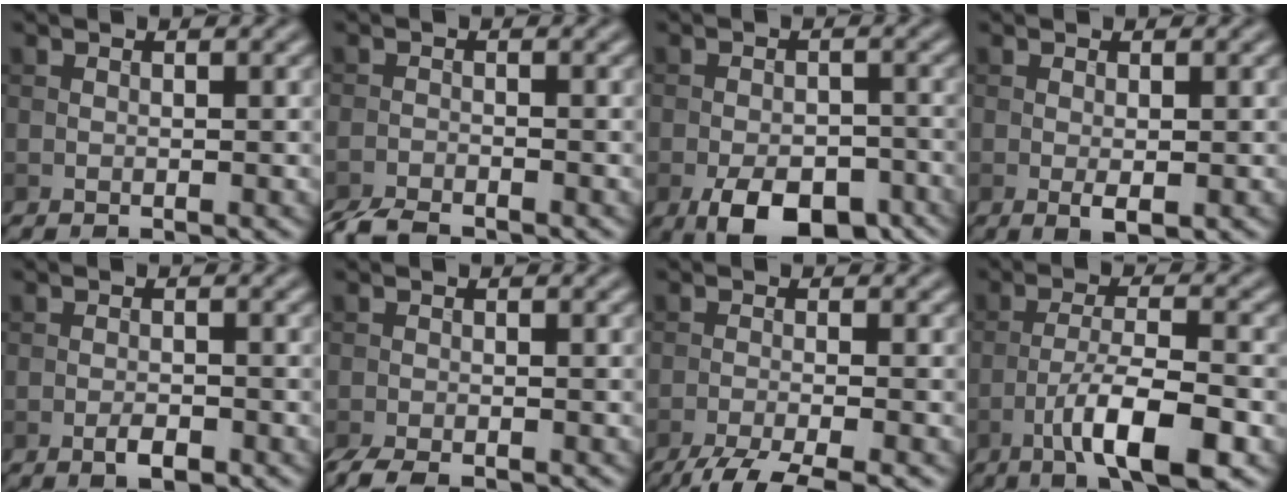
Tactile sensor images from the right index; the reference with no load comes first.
{"total": 3.4, "force": [-3.1, 0.6, 1.2], "torque": [-0.026, -0.010, -0.066]}
{"total": 7.6, "force": [-4.2, 3.8, 5.0], "torque": [-0.076, -0.012, -0.062]}
{"total": 1.5, "force": [-0.2, 0.4, 1.4], "torque": [-0.026, -0.006, -0.003]}
{"total": 1.8, "force": [-0.9, 0.7, 1.3], "torque": [-0.022, -0.001, -0.018]}
{"total": 2.8, "force": [-2.2, 0.7, 1.5], "torque": [-0.030, -0.008, -0.043]}
{"total": 5.2, "force": [-3.8, 0.9, 3.4], "torque": [-0.049, -0.003, -0.078]}
{"total": 7.6, "force": [-3.6, 1.9, 6.3], "torque": [-0.108, 0.007, -0.065]}